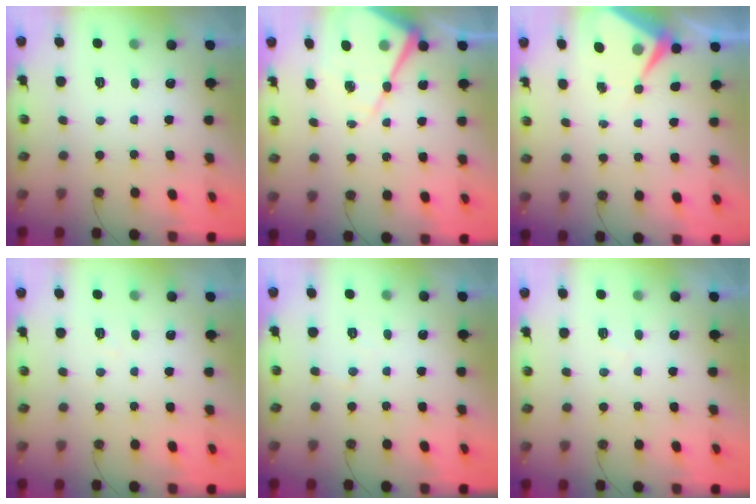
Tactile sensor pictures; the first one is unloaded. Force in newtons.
{"total": 12.5, "press": 12.4, "slide": 0.9}
{"total": 6.8, "press": 6.7, "slide": 0.7}
{"total": 3.1, "press": 3.1, "slide": 0.6}
{"total": 3.7, "press": 3.7, "slide": 0.6}
{"total": 5.1, "press": 5.1, "slide": 0.6}